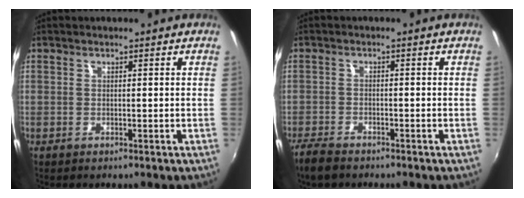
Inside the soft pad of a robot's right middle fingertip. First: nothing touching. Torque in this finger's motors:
{"motor_torque": [0.73, -0.65, 0.02, 0.05]}